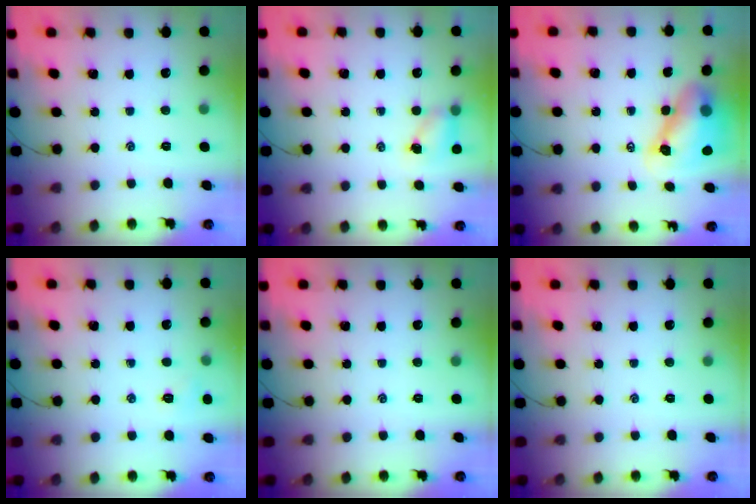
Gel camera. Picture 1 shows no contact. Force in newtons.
{"total": 4.6, "press": 4.6, "slide": 0.7}
{"total": 9.9, "press": 9.5, "slide": 2.8}
{"total": 5.5, "press": 5.4, "slide": 1.2}
{"total": 0.0}
{"total": 0.0}